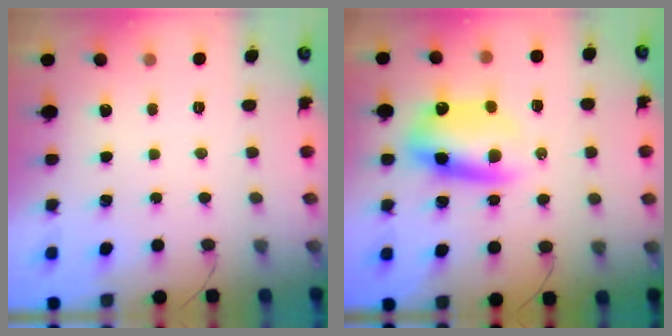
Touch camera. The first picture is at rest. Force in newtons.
{"total": 10.3, "press": 9.9, "slide": 2.8}